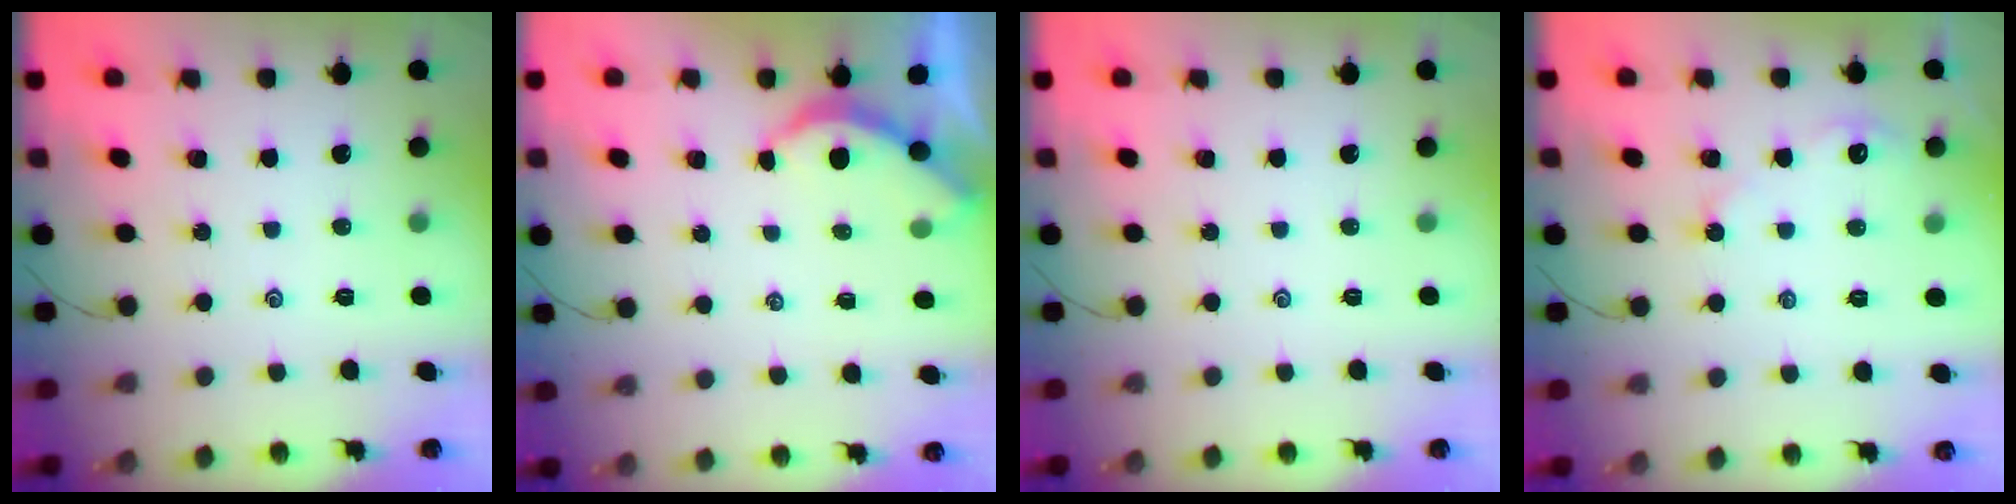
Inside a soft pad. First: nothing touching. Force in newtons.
{"total": 3.1, "press": 3.0, "slide": 0.2}
{"total": 0.0}
{"total": 2.8, "press": 2.8, "slide": 0.4}